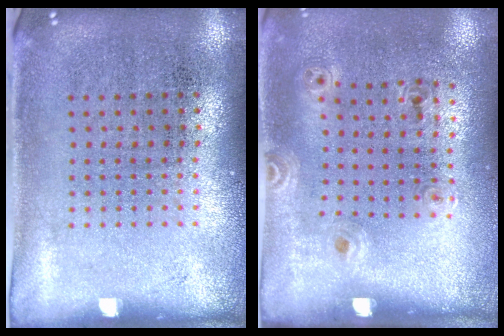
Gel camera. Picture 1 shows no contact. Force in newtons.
{"total": 1.2, "press": 0.9, "slide": 0.8}